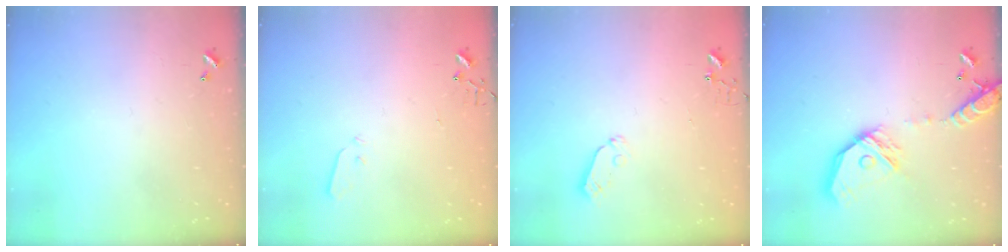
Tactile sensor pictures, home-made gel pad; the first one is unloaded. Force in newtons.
{"total": 3.0, "press": 2.9, "slide": 0.7}
{"total": 4.6, "press": 4.6, "slide": 0.3}
{"total": 17.7, "press": 17.4, "slide": 3.0}